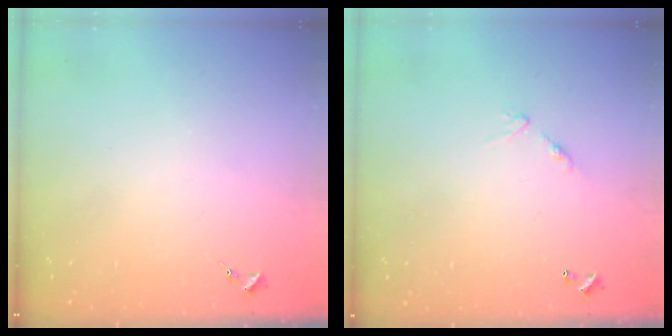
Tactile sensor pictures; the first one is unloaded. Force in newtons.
{"total": 6.9, "press": 6.8, "slide": 0.6}